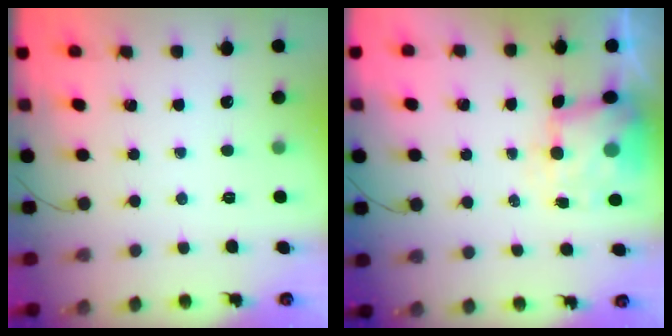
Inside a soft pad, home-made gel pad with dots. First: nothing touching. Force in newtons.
{"total": 6.6, "press": 6.4, "slide": 1.4}